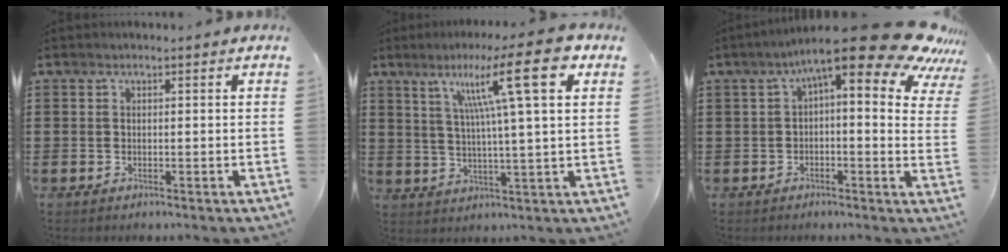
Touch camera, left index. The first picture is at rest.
{"total": 13.4, "force": [6.8, 0.2, 11.6], "torque": [-0.213, -0.010, 0.097]}
{"total": 13.4, "force": [9.0, 2.1, 9.8], "torque": [-0.158, -0.057, 0.141]}